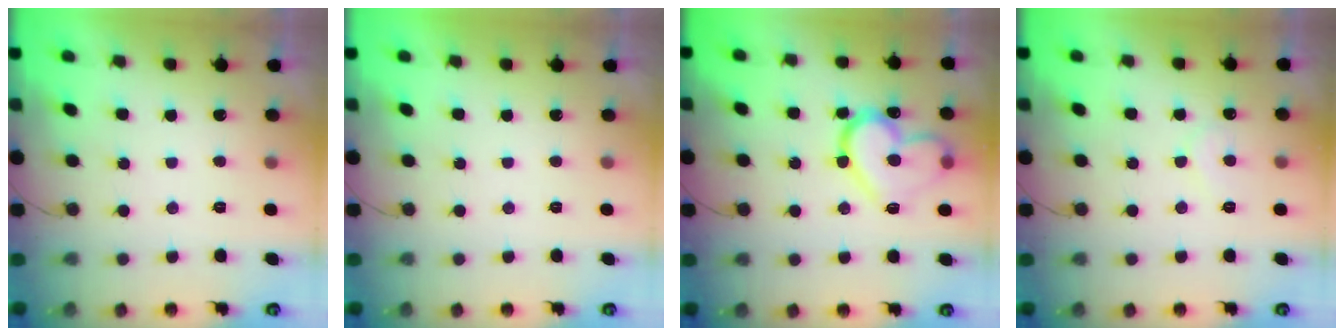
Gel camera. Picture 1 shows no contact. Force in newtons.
{"total": 1.7, "press": 1.7, "slide": 0.1}
{"total": 17.4, "press": 17.3, "slide": 1.9}
{"total": 5.5, "press": 5.5, "slide": 0.4}